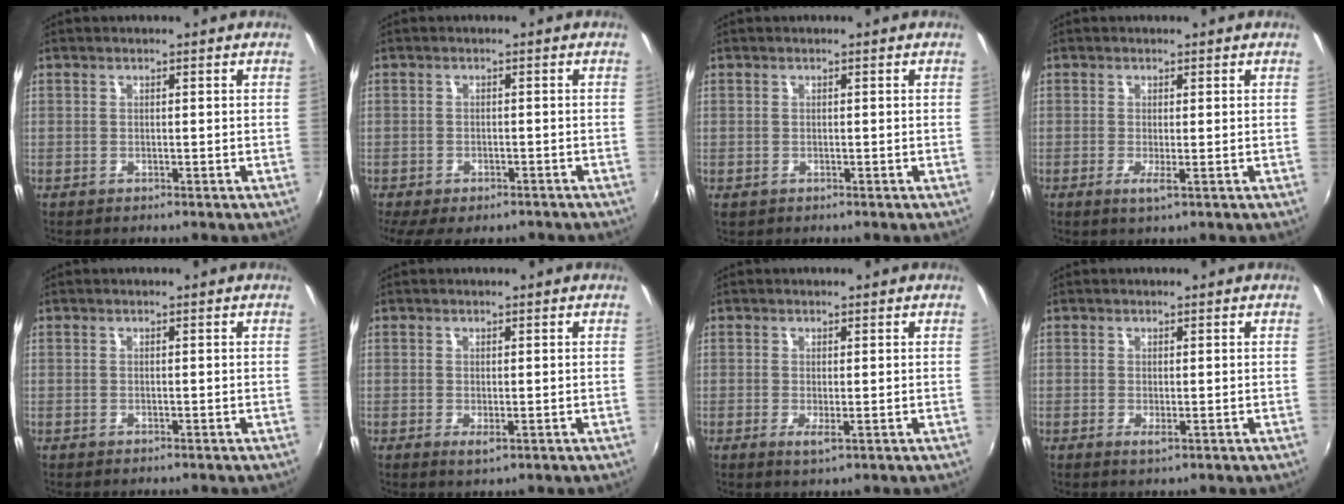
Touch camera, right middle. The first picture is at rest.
{"total": 8.1, "force": [-5.9, 3.6, 4.3], "torque": [-0.100, -0.028, -0.088]}
{"total": 0.0}
{"total": 1.8, "force": [-0.4, -0.2, 1.7], "torque": [-0.033, -0.007, -0.007]}
{"total": 0.0}
{"total": 1.5, "force": [-0.1, 0.4, 1.5], "torque": [-0.026, -0.005, 0.000]}
{"total": 1.8, "force": [-0.2, 0.1, 1.8], "torque": [-0.034, -0.006, -0.002]}
{"total": 1.1, "force": [0.0, 0.1, 1.1], "torque": [-0.020, -0.002, -0.001]}